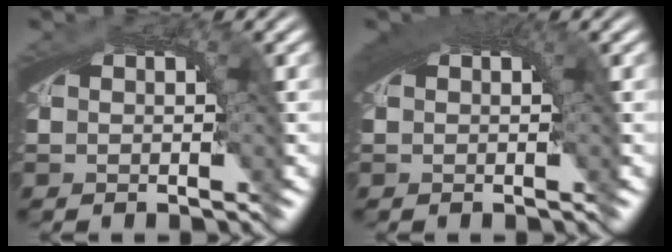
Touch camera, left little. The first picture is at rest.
{"total": 2.0, "force": [0.9, 0.4, 1.7], "torque": [-0.021, 0.007, 0.014]}